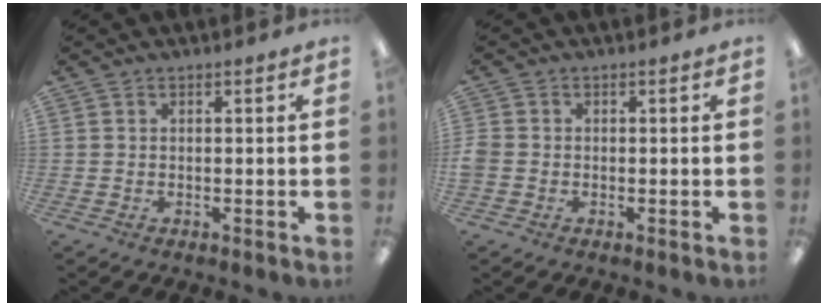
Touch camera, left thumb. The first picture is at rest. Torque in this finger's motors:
{"motor_torque": [-0.22, 0.30, 0.15, -0.20, 0.01]}